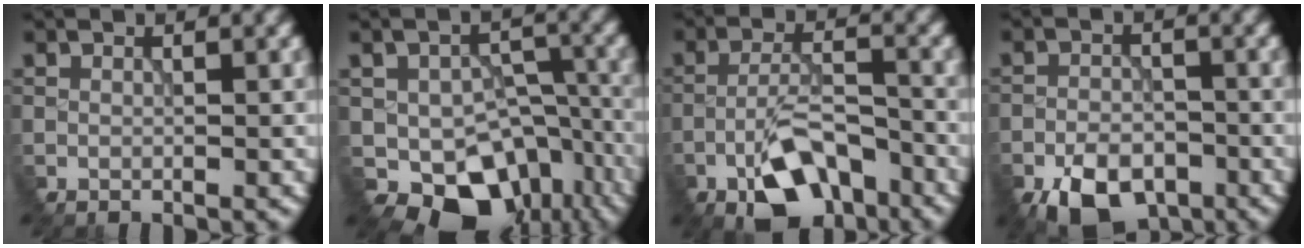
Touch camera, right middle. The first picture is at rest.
{"total": 9.3, "force": [-4.4, 6.2, 5.3], "torque": [-0.075, -0.028, -0.051]}
{"total": 6.9, "force": [-4.7, 2.6, 4.4], "torque": [-0.069, 0.004, -0.089]}
{"total": 6.3, "force": [-4.3, 3.4, 3.2], "torque": [-0.054, -0.015, -0.071]}